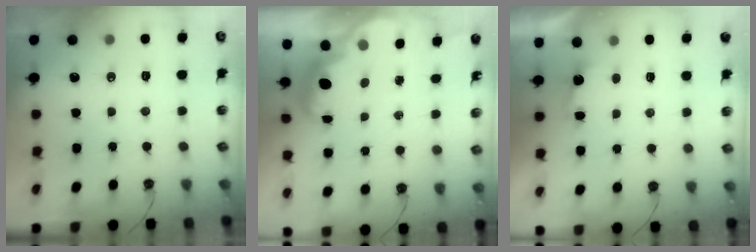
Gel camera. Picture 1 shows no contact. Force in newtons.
{"total": 2.7, "press": 2.6, "slide": 0.7}
{"total": 1.6, "press": 1.4, "slide": 0.7}